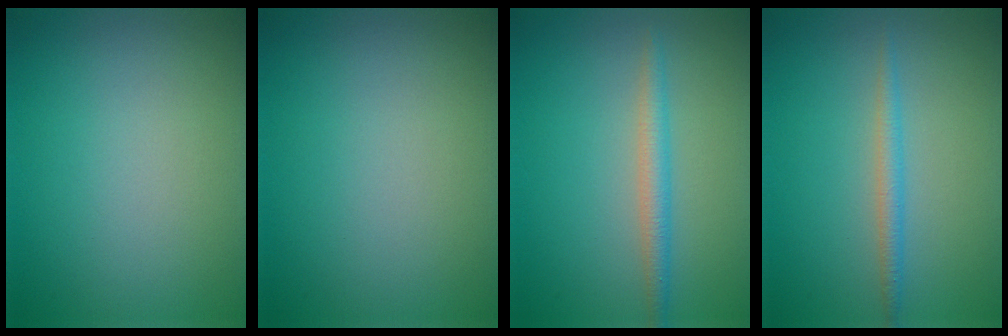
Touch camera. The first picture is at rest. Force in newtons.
{"total": 0.0}
{"total": 2.2, "press": 2.2, "slide": 0.0}
{"total": 1.7, "press": 1.7, "slide": 0.1}